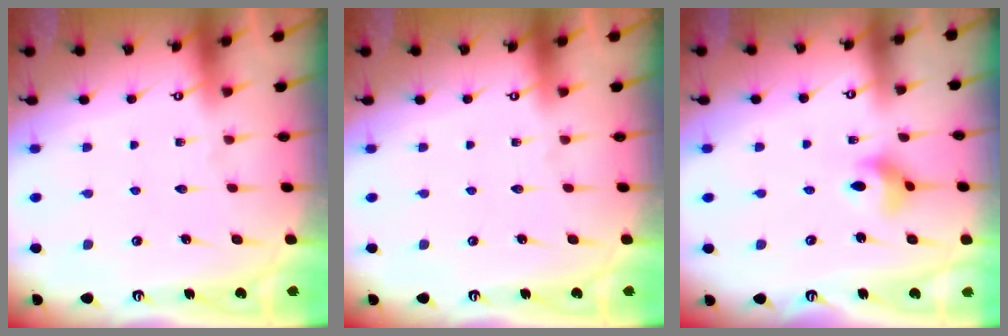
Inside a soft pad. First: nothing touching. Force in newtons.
{"total": 0.0}
{"total": 4.5, "press": 4.5, "slide": 0.5}